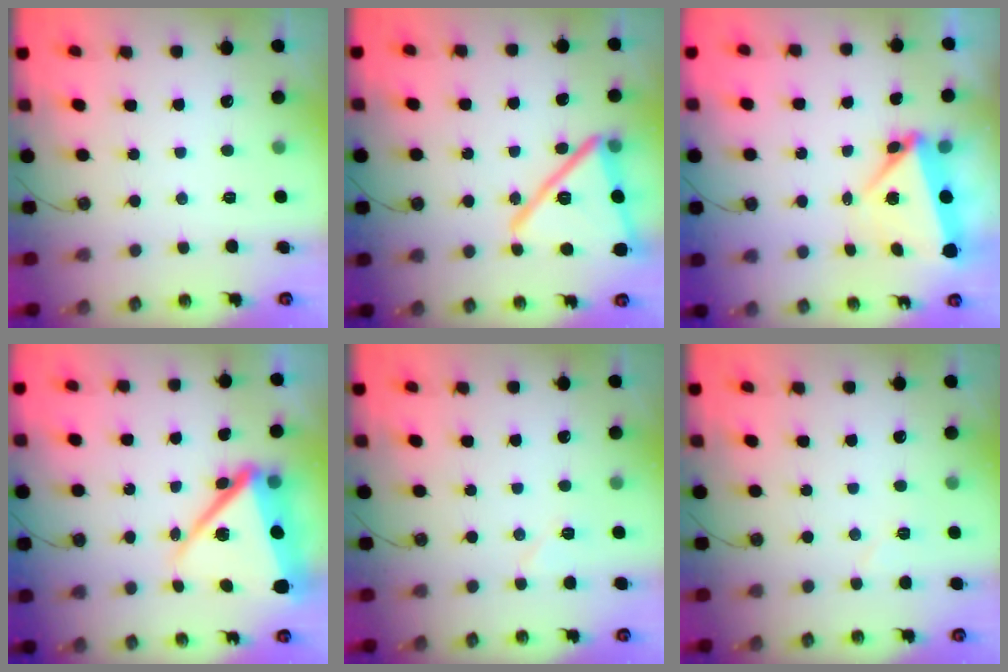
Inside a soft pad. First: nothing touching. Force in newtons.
{"total": 21.2, "press": 21.2, "slide": 1.6}
{"total": 5.9, "press": 5.9, "slide": 0.3}
{"total": 16.9, "press": 16.8, "slide": 1.7}
{"total": 5.3, "press": 4.9, "slide": 1.9}
{"total": 4.8, "press": 4.2, "slide": 2.3}